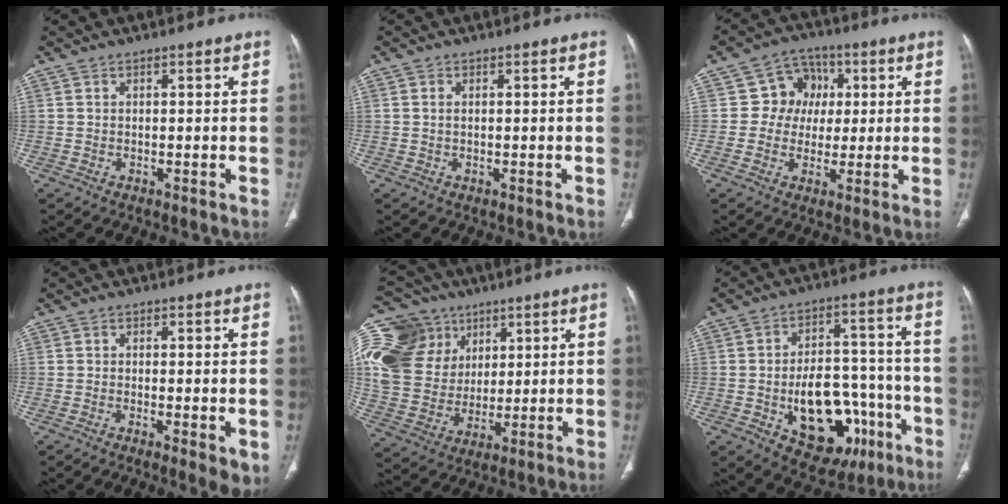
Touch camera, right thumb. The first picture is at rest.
{"total": 0.6, "force": [0.1, 0.3, 0.5], "torque": [-0.015, 0.004, 0.004]}
{"total": 8.1, "force": [1.2, 7.5, 2.9], "torque": [0.006, 0.011, 0.012]}
{"total": 4.7, "force": [-1.2, 1.3, 4.3], "torque": [-0.068, -0.013, -0.020]}
{"total": 25.6, "force": [9.9, 20.1, 12.5], "torque": [-0.284, 0.037, 0.203]}
{"total": 19.5, "force": [-6.8, 12.0, 13.8], "torque": [-0.158, 0.047, -0.081]}